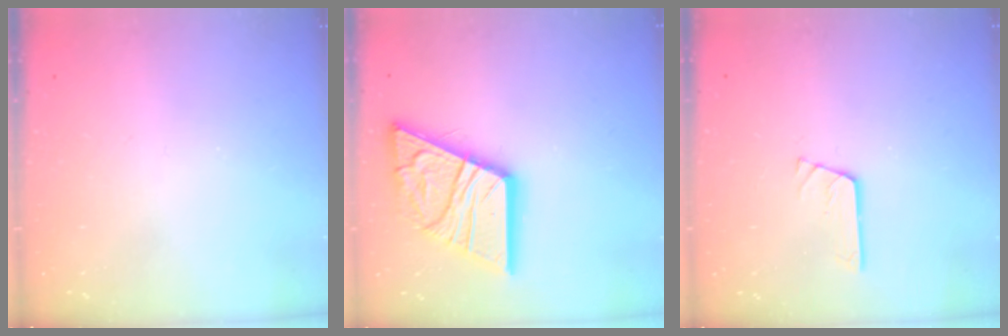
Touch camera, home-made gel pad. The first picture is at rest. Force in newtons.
{"total": 21.9, "press": 21.7, "slide": 2.4}
{"total": 3.1, "press": 3.1, "slide": 0.3}